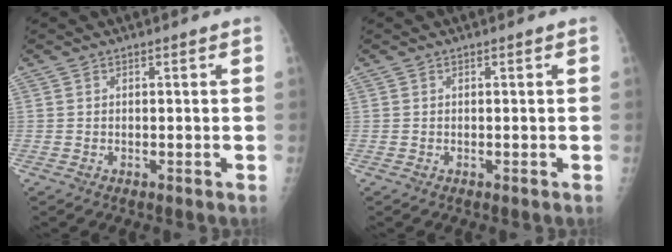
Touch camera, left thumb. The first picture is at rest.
{"total": 0.0}